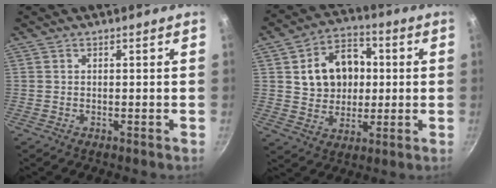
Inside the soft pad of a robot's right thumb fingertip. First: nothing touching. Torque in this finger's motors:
{"motor_torque": [-0.43, 0.53, -0.12, 0.19, 0.12]}